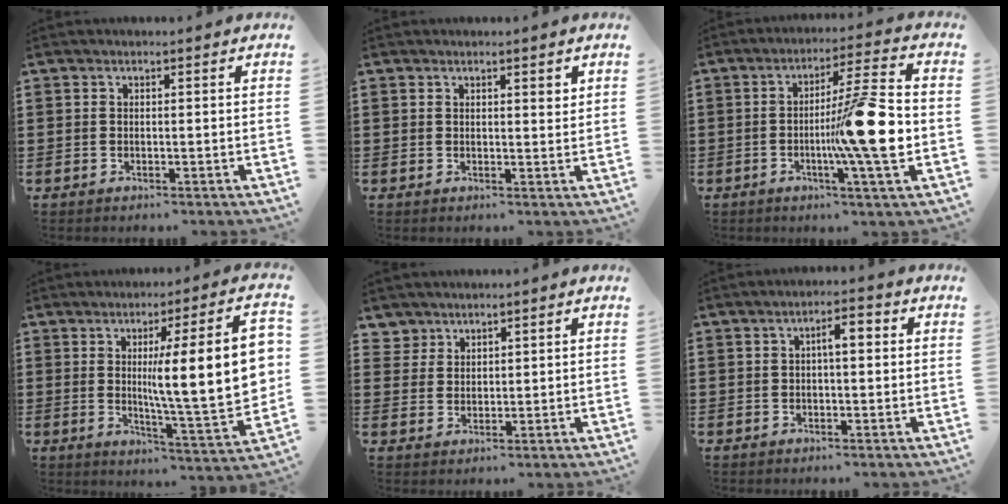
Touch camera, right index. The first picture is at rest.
{"total": 1.3, "force": [1.0, 0.5, 0.7], "torque": [-0.007, -0.001, 0.016]}
{"total": 13.2, "force": [-1.7, 0.7, 13.0], "torque": [-0.196, -0.014, -0.037]}
{"total": 16.3, "force": [2.4, 2.7, 15.9], "torque": [-0.239, -0.019, 0.036]}
{"total": 3.2, "force": [2.4, 2.1, -0.1], "torque": [-0.011, 0.009, 0.049]}
{"total": 3.1, "force": [0.2, 0.9, 3.0], "torque": [-0.057, 0.006, 0.001]}